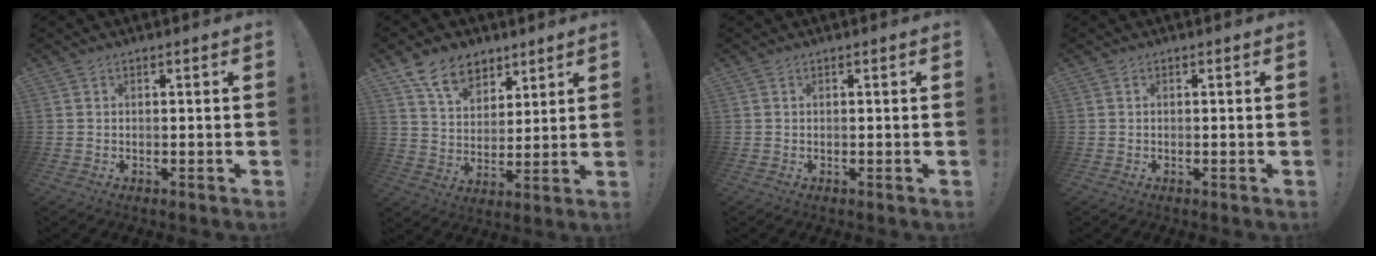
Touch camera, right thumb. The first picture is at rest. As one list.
[{"total": 12.2, "force": [8.0, 7.9, 4.6], "torque": [-0.074, -0.049, 0.156]}, {"total": 0.0}, {"total": 0.0}]